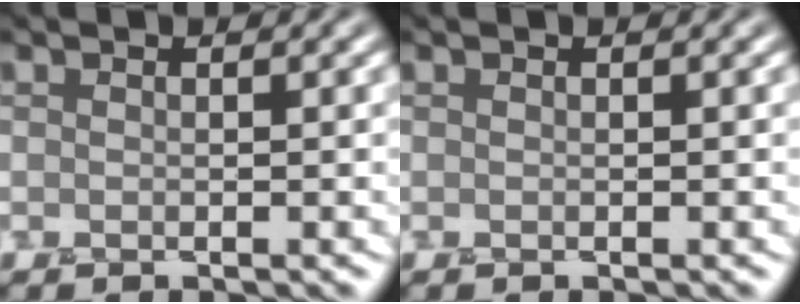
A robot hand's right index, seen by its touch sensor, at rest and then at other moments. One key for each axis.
{"total": 0.0}